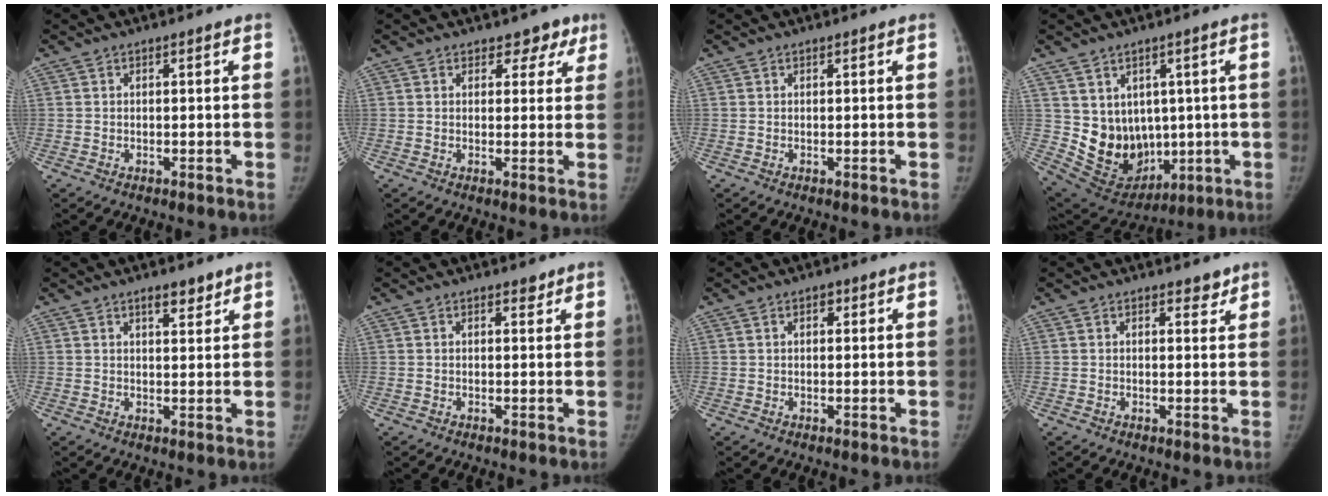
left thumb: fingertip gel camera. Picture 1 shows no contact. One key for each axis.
{"total": 4.2, "fx": 2.9, "fy": 2.9, "fz": 1.2, "tx": 0.021, "ty": -0.012, "tz": 0.030}
{"total": 0.0}
{"total": 12.8, "fx": 1.2, "fy": 10.6, "fz": 7.1, "tx": -0.078, "ty": -0.013, "tz": 0.063}
{"total": 3.8, "fx": 2.6, "fy": 1.4, "fz": 2.2, "tx": -0.019, "ty": -0.016, "tz": 0.039}
{"total": 1.3, "fx": 1.0, "fy": 0.6, "fz": 0.5, "tx": 0.001, "ty": -0.006, "tz": 0.010}
{"total": 1.8, "fx": 0.9, "fy": 1.1, "fz": 1.2, "tx": -0.011, "ty": -0.001, "tz": 0.012}
{"total": 2.0, "fx": 1.6, "fy": 1.0, "fz": 0.7, "tx": 0.006, "ty": -0.009, "tz": 0.017}